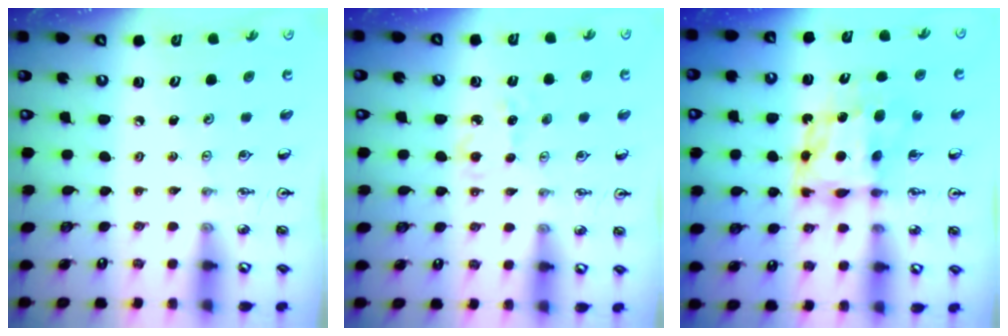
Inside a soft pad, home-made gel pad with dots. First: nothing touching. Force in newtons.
{"total": 4.1, "press": 4.0, "slide": 0.6}
{"total": 7.8, "press": 7.8, "slide": 0.7}